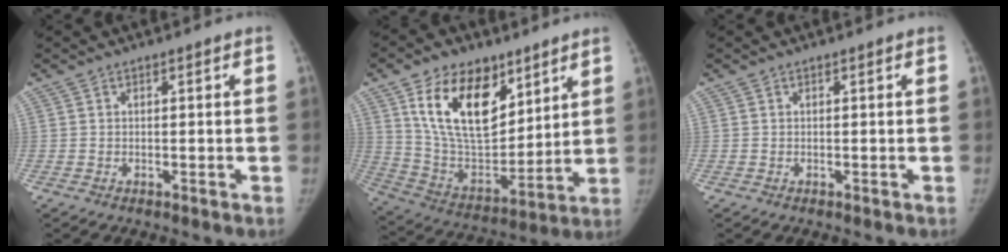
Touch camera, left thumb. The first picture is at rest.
{"total": 21.1, "force": [10.5, 12.1, 13.7], "torque": [-0.193, -0.052, 0.197]}
{"total": 0.0}